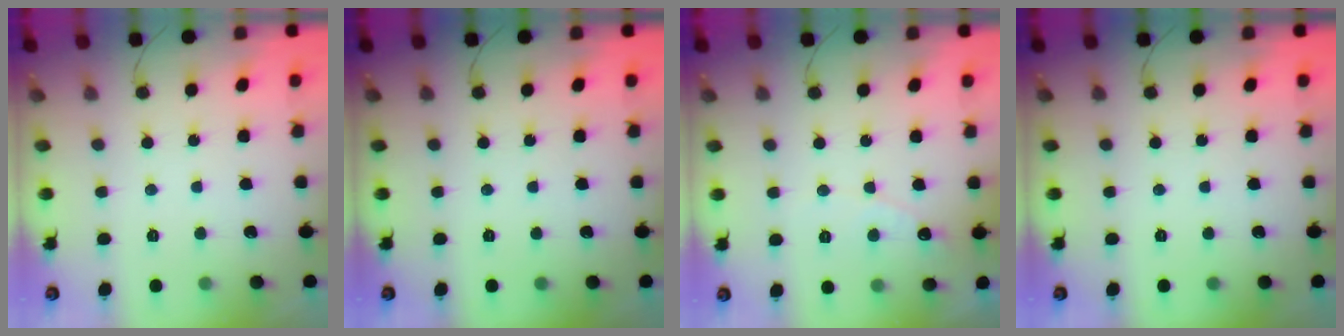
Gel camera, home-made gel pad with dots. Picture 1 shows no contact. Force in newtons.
{"total": 0.0}
{"total": 3.9, "press": 3.9, "slide": 0.3}
{"total": 0.0}